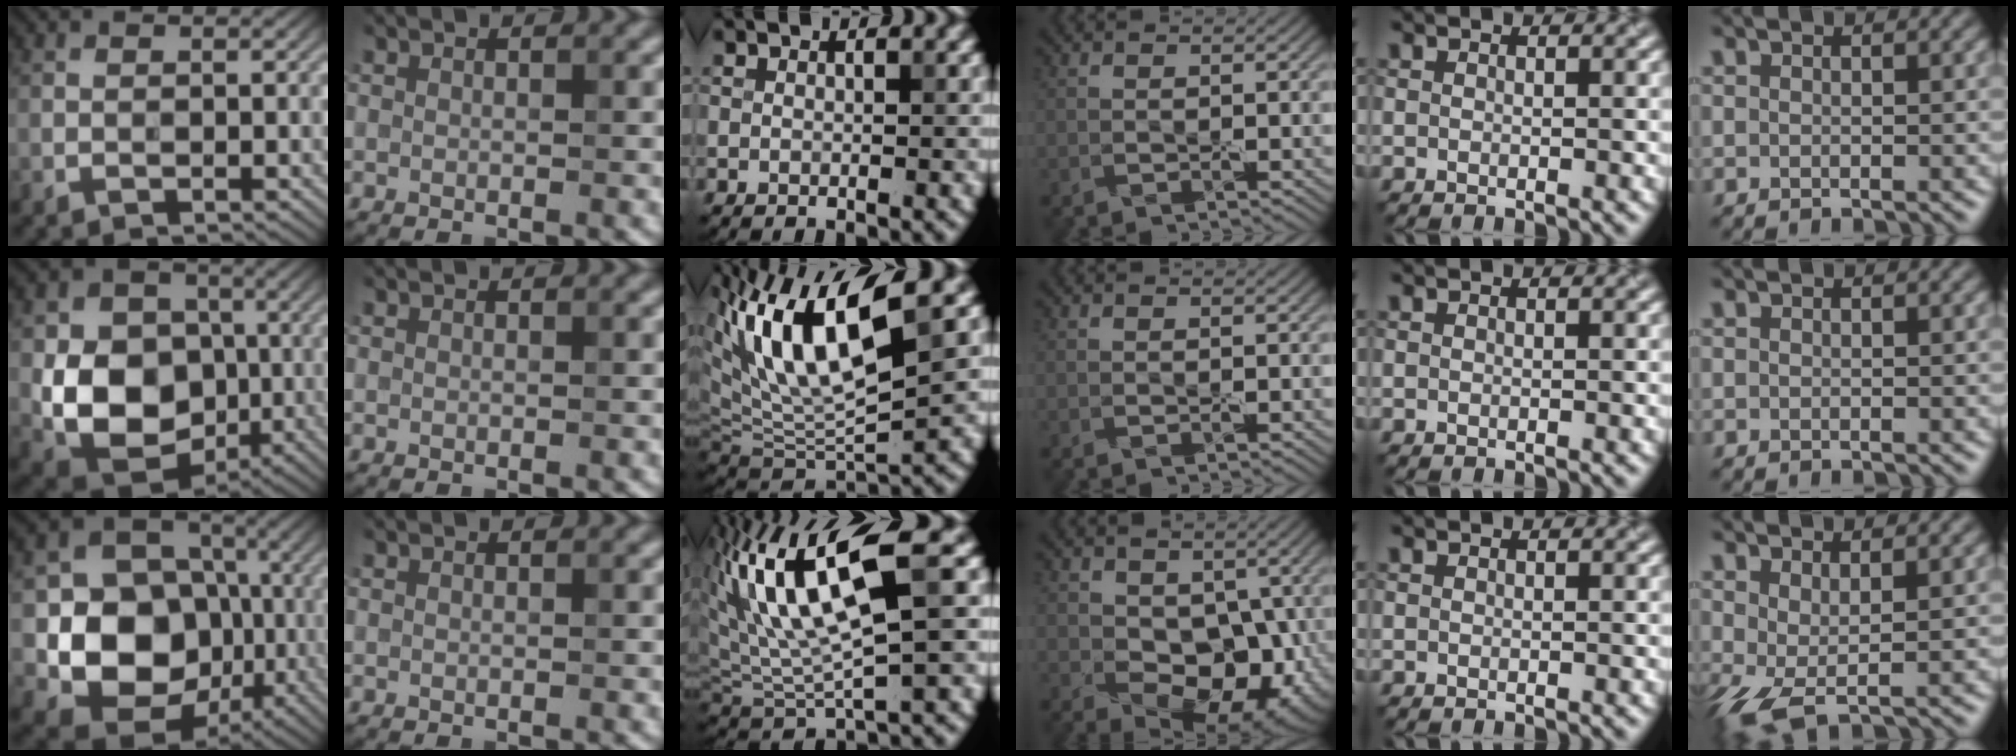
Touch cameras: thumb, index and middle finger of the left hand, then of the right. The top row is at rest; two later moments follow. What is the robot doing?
{"motion": "peel", "object": "plastic screen protector"}